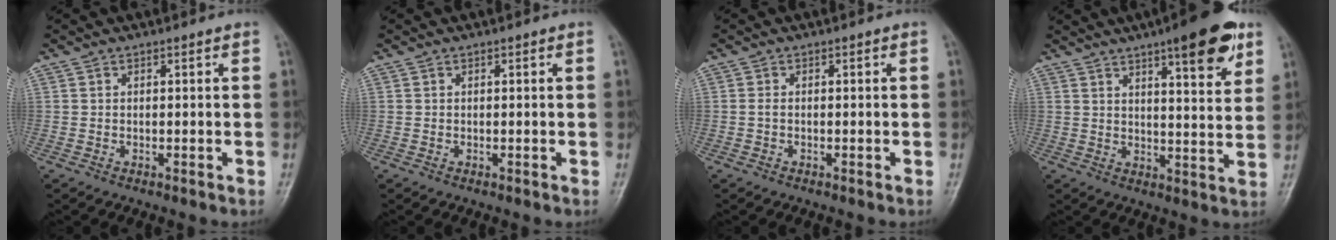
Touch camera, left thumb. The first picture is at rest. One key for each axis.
{"total": 0.0}
{"total": 0.7, "fx": -0.2, "fy": 0.4, "fz": 0.5, "tx": -0.016, "ty": -0.001, "tz": -0.008}
{"total": 12.7, "fx": 7.4, "fy": 3.1, "fz": 9.8, "tx": -0.112, "ty": -0.033, "tz": 0.098}